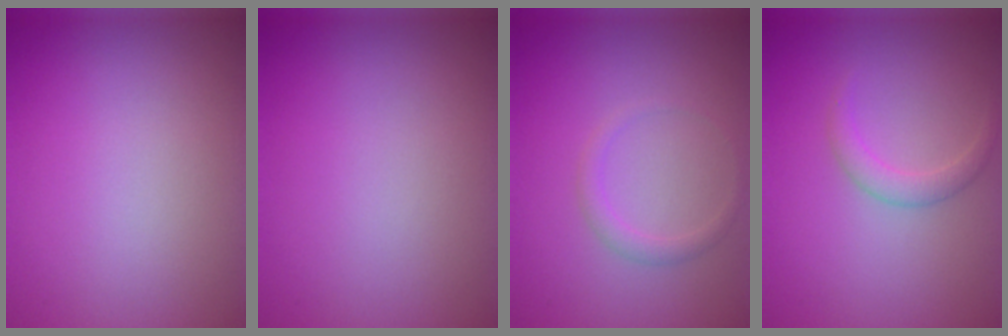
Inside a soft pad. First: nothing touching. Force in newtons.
{"total": 0.0}
{"total": 1.2, "press": 1.2, "slide": 0.0}
{"total": 1.6, "press": 1.6, "slide": 0.0}